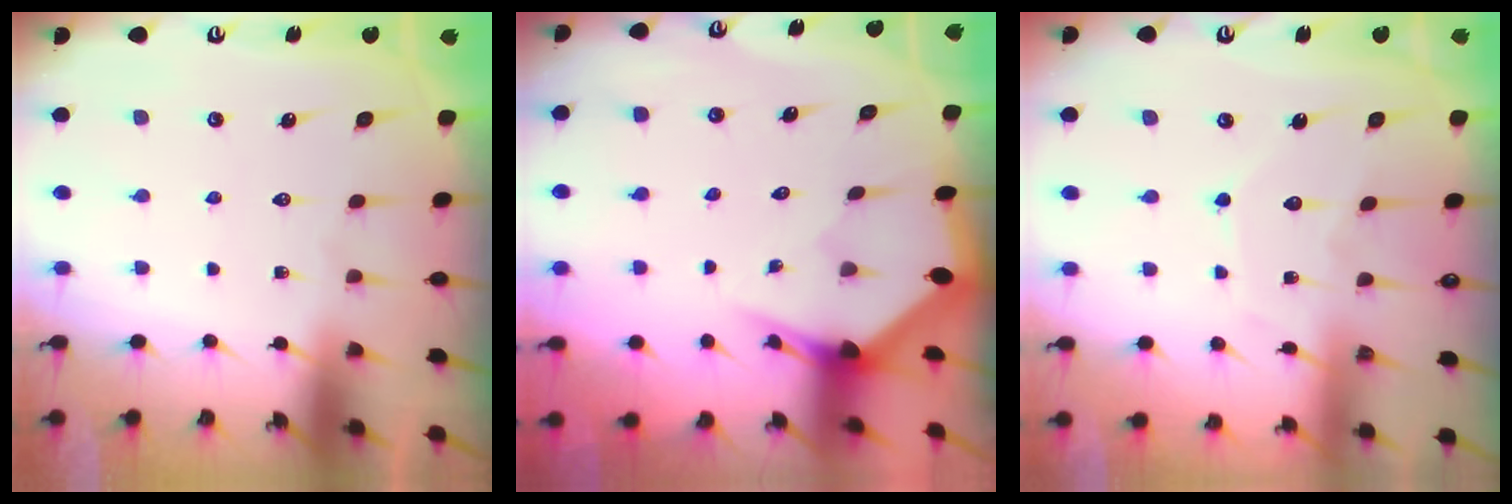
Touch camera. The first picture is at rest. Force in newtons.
{"total": 3.0, "press": 3.0, "slide": 0.2}
{"total": 6.0, "press": 6.0, "slide": 0.8}